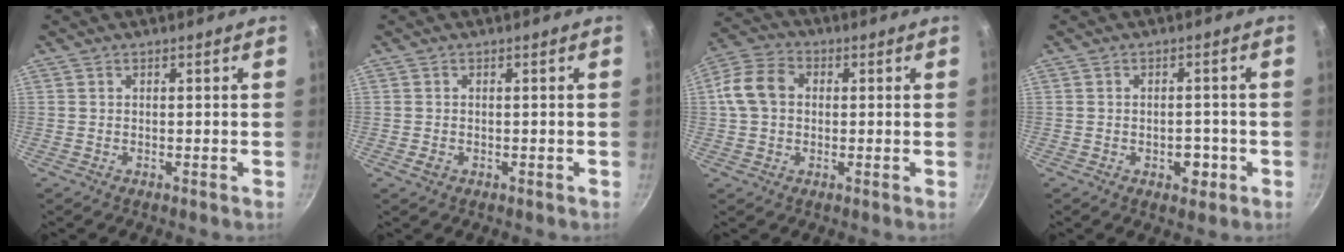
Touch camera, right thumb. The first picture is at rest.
{"total": 1.4, "force": [-0.6, 1.0, 0.8], "torque": [-0.011, -0.001, -0.010]}
{"total": 8.8, "force": [0.7, 6.8, 5.5], "torque": [-0.091, 0.020, -0.002]}
{"total": 4.1, "force": [-1.6, 2.5, 2.8], "torque": [-0.020, 0.008, -0.017]}